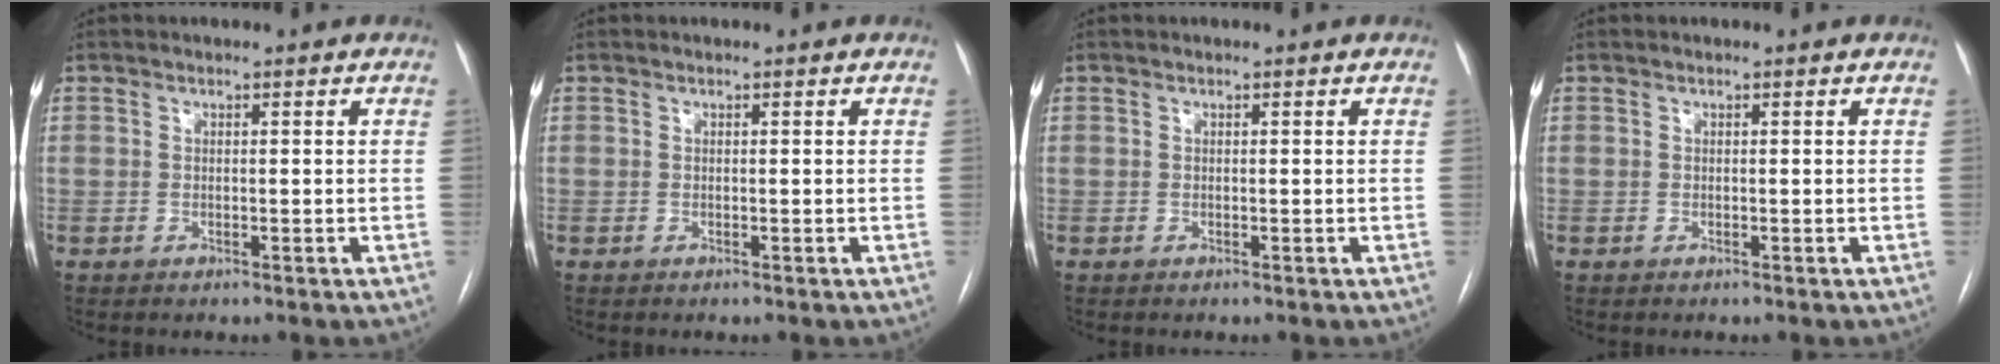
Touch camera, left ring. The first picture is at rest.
{"total": 0.0}
{"total": 0.0}
{"total": 0.0}